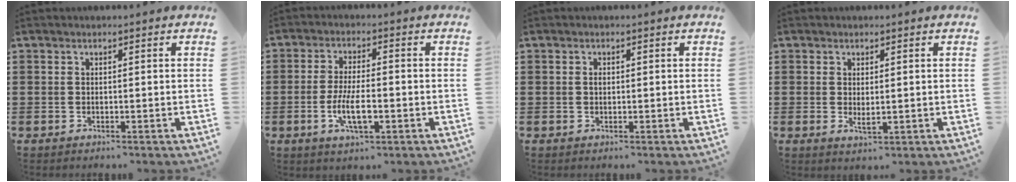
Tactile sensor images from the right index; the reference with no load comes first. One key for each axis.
{"total": 6.7, "fx": -2.0, "fy": 2.4, "fz": 5.9, "tx": -0.126, "ty": -0.006, "tz": -0.041}
{"total": 0.8, "fx": 0.1, "fy": 0.5, "fz": 0.7, "tx": -0.015, "ty": 0.001, "tz": 0.002}
{"total": 2.0, "fx": 0.1, "fy": 0.8, "fz": 1.9, "tx": -0.035, "ty": 0.000, "tz": 0.002}